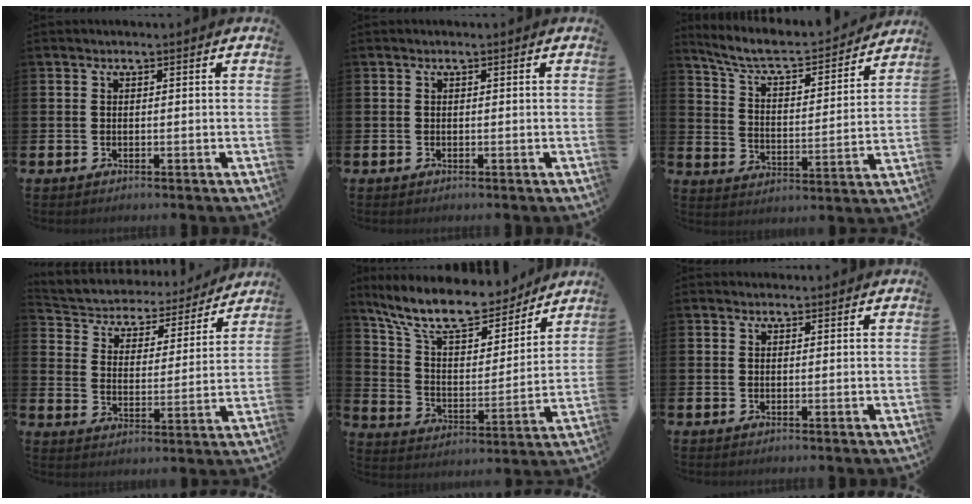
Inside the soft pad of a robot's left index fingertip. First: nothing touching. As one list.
[{"total": 0.0}, {"total": 7.5, "force": [6.8, 1.6, 2.9], "torque": [-0.092, -0.047, 0.113]}, {"total": 4.3, "force": [3.8, 2.0, 0.3], "torque": [-0.038, -0.035, 0.058]}, {"total": 12.8, "force": [11.1, 3.7, 5.2], "torque": [-0.139, -0.068, 0.196]}, {"total": 0.7, "force": [0.6, 0.3, 0.1], "torque": [0.007, 0.000, 0.009]}]